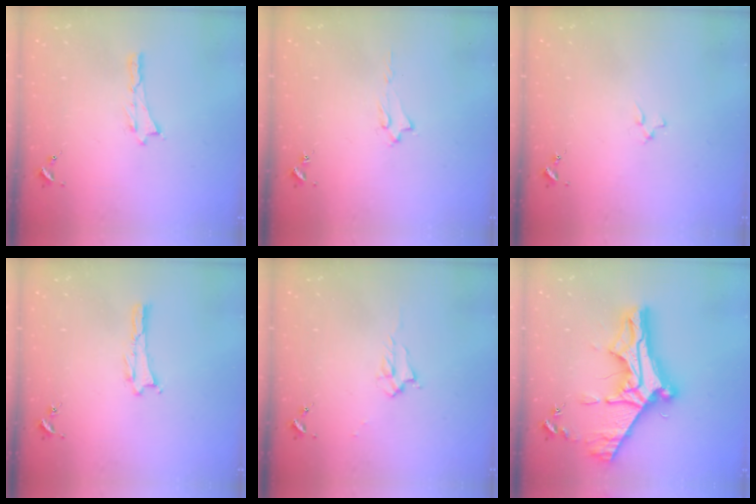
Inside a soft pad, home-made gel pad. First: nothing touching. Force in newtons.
{"total": 1.7, "press": 1.6, "slide": 0.2}
{"total": 0.9, "press": 0.9, "slide": 0.2}
{"total": 0.0}
{"total": 1.7, "press": 1.6, "slide": 0.2}
{"total": 13.3, "press": 13.2, "slide": 1.4}